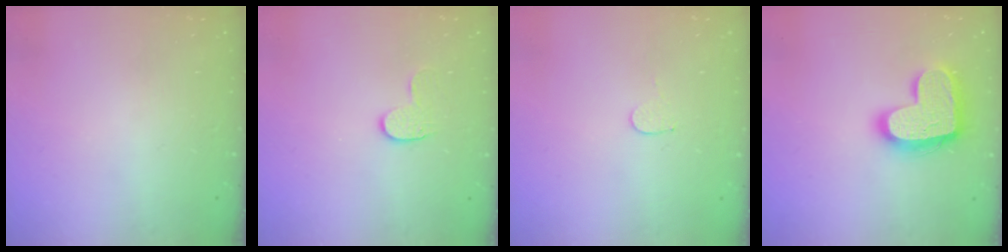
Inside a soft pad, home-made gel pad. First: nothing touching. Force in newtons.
{"total": 5.8, "press": 5.8, "slide": 0.5}
{"total": 3.4, "press": 3.4, "slide": 0.2}
{"total": 17.3, "press": 17.3, "slide": 1.1}